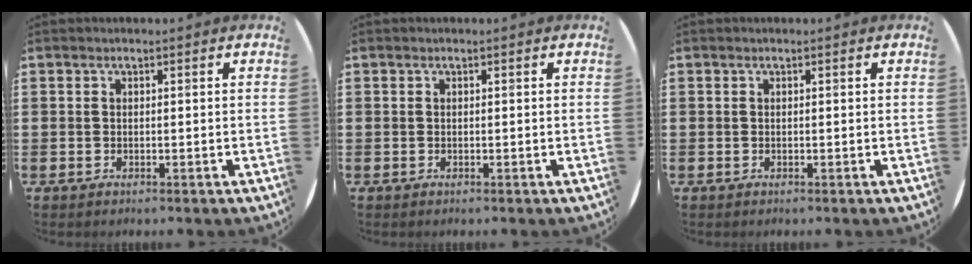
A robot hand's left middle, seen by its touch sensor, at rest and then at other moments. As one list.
[{"total": 0.0}, {"total": 0.0}]